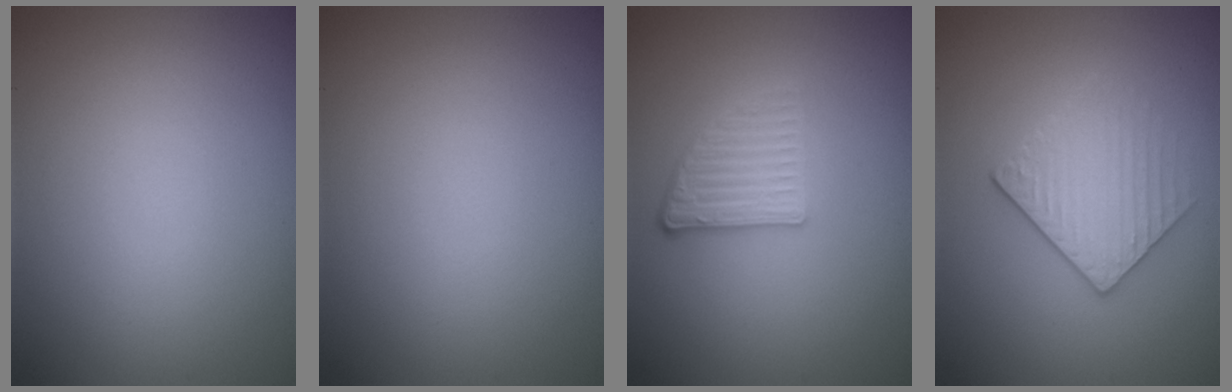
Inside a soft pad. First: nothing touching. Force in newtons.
{"total": 0.0}
{"total": 3.0, "press": 2.3, "slide": 1.8}
{"total": 3.1, "press": 2.8, "slide": 1.2}